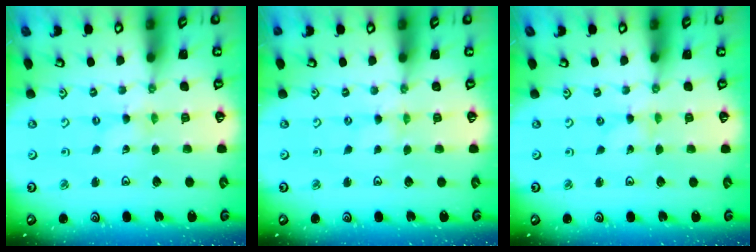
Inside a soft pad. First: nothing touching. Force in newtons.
{"total": 0.0}
{"total": 0.0}